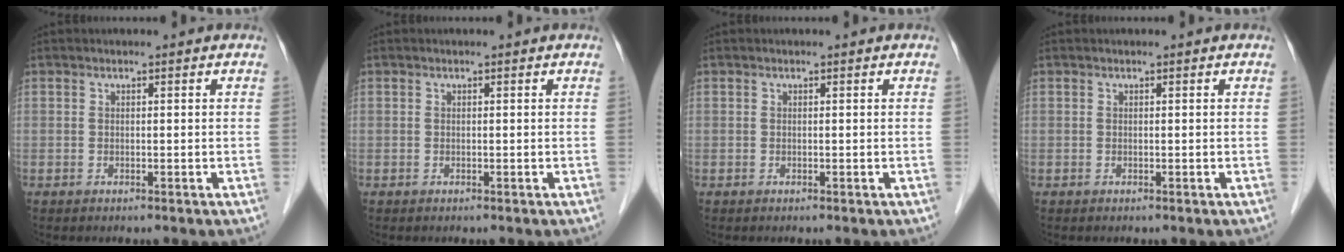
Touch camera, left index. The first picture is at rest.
{"total": 0.0}
{"total": 0.0}
{"total": 0.0}